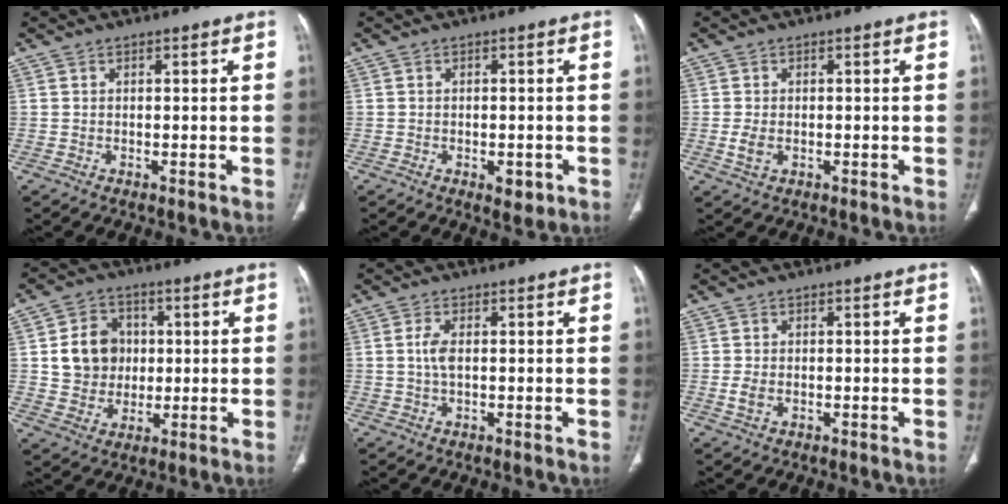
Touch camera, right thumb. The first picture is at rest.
{"total": 3.0, "force": [-1.1, 1.7, 2.2], "torque": [-0.018, 0.001, -0.009]}
{"total": 2.6, "force": [-0.4, 1.7, 1.9], "torque": [-0.045, -0.001, -0.007]}
{"total": 10.3, "force": [1.3, 9.1, 4.7], "torque": [-0.045, 0.003, 0.025]}
{"total": 3.0, "force": [0.2, 1.3, 2.6], "torque": [-0.063, 0.003, 0.003]}
{"total": 2.2, "force": [-0.4, 1.4, 1.6], "torque": [-0.040, 0.001, -0.008]}